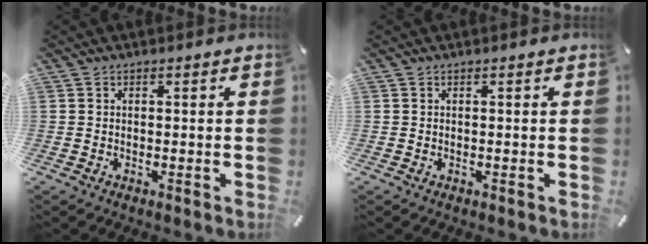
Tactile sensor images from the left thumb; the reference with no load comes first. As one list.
[{"total": 0.0}]